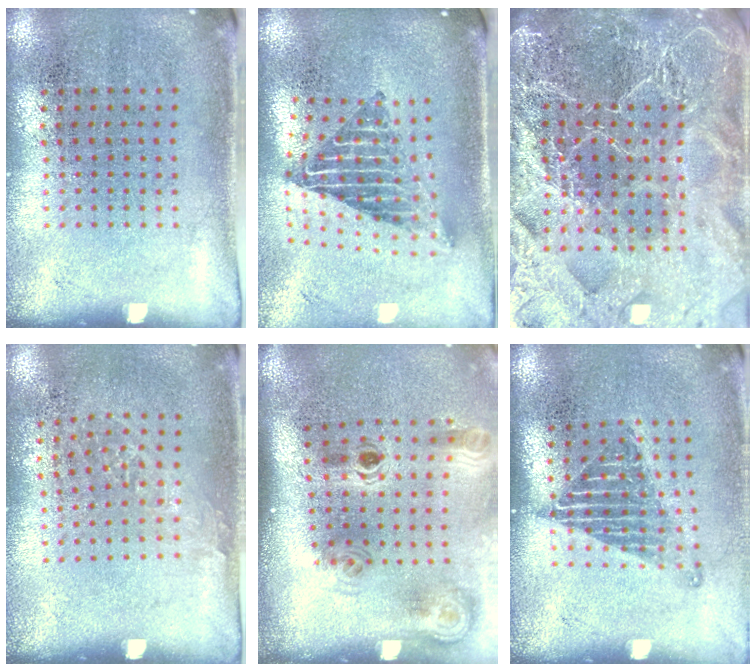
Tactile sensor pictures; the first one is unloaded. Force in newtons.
{"total": 2.3, "press": 1.6, "slide": 1.7}
{"total": 6.3, "press": 5.4, "slide": 3.2}
{"total": 0.9, "press": 0.7, "slide": 0.5}
{"total": 2.1, "press": 1.4, "slide": 1.5}
{"total": 1.3, "press": 1.1, "slide": 0.7}